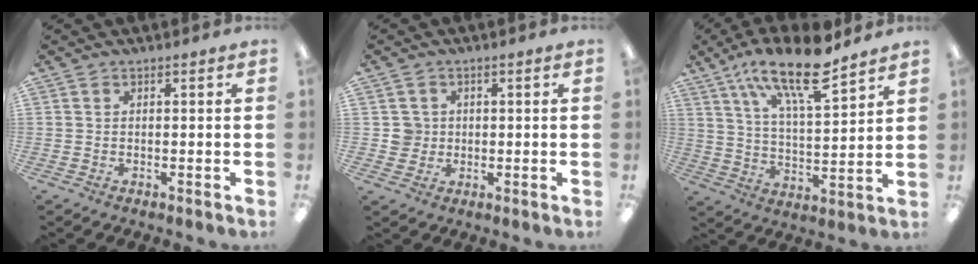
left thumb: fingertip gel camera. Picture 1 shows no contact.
{"total": 3.8, "force": [0.5, 3.8, 0.4], "torque": [-0.002, 0.001, 0.006]}
{"total": 18.0, "force": [12.5, 5.5, 11.8], "torque": [-0.203, -0.065, 0.208]}